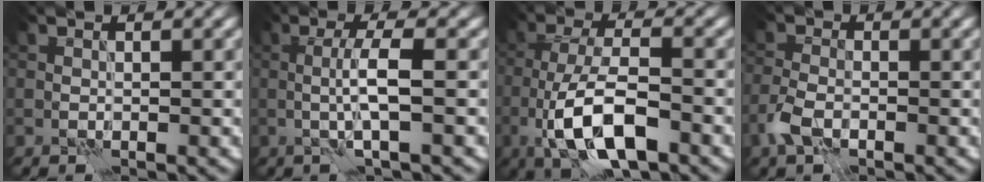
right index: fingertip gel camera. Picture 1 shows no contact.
{"total": 3.2, "force": [-0.3, 0.2, 3.2], "torque": [-0.059, 0.004, -0.008]}
{"total": 8.2, "force": [-3.3, 3.1, 6.8], "torque": [-0.129, 0.001, -0.066]}
{"total": 2.6, "force": [-1.4, 1.4, 1.7], "torque": [-0.041, -0.001, -0.036]}